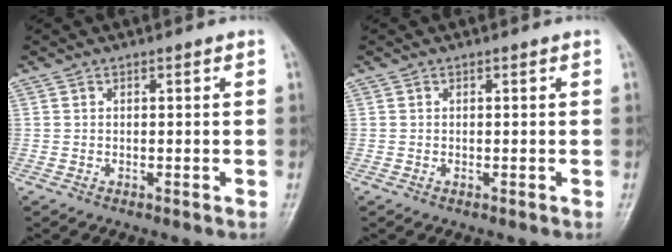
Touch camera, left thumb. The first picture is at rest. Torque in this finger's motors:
{"motor_torque": [-0.03, -0.05, -0.06, 0.03, 0.00]}